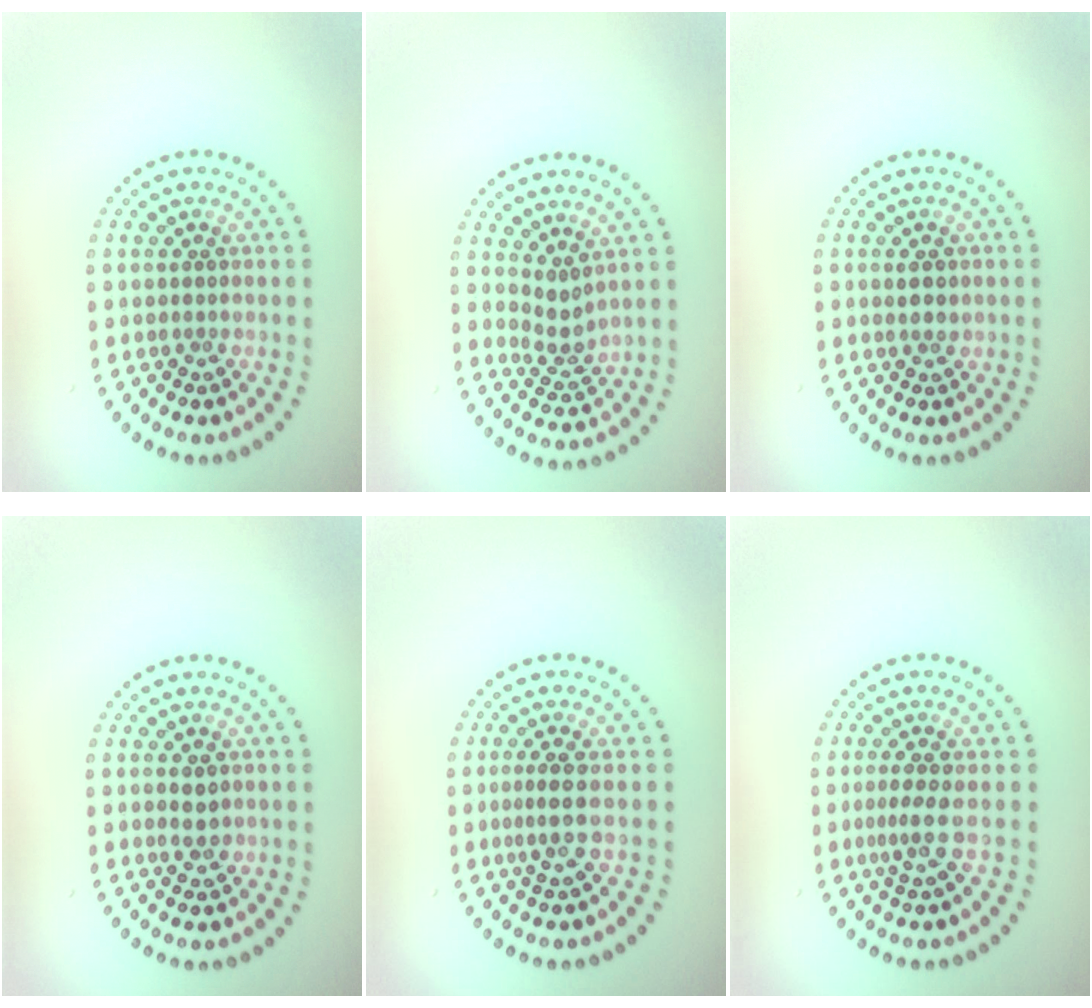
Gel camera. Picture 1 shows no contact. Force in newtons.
{"total": 2.1, "press": 1.4, "slide": 1.6}
{"total": 1.0, "press": 1.0, "slide": 0.3}
{"total": 1.3, "press": 1.3, "slide": 0.2}
{"total": 2.1, "press": 1.6, "slide": 1.3}
{"total": 2.1, "press": 1.4, "slide": 1.6}